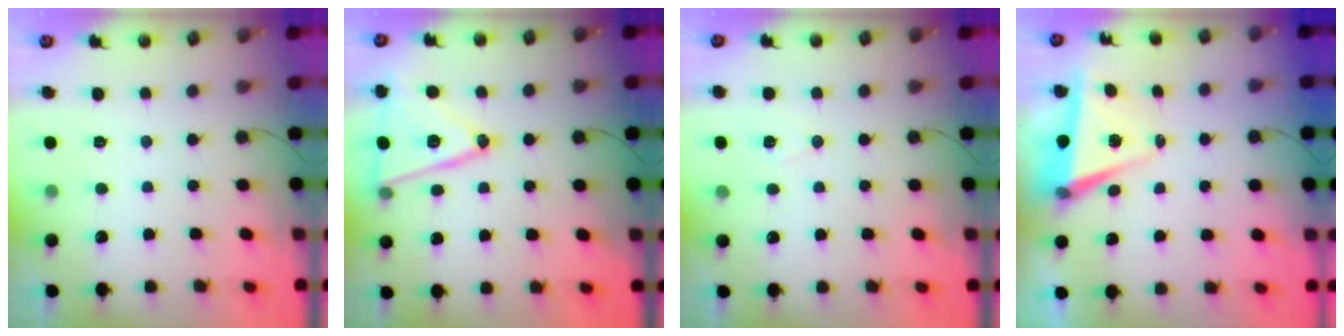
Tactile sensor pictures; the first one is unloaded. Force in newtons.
{"total": 15.8, "press": 15.4, "slide": 3.5}
{"total": 7.6, "press": 6.3, "slide": 4.3}
{"total": 6.6, "press": 4.9, "slide": 4.5}